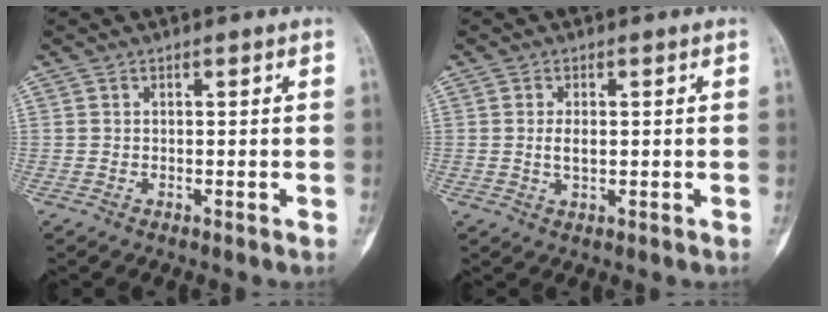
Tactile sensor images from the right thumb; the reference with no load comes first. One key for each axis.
{"total": 2.6, "fx": 0.2, "fy": 1.3, "fz": 2.2, "tx": -0.037, "ty": -0.001, "tz": 0.004}